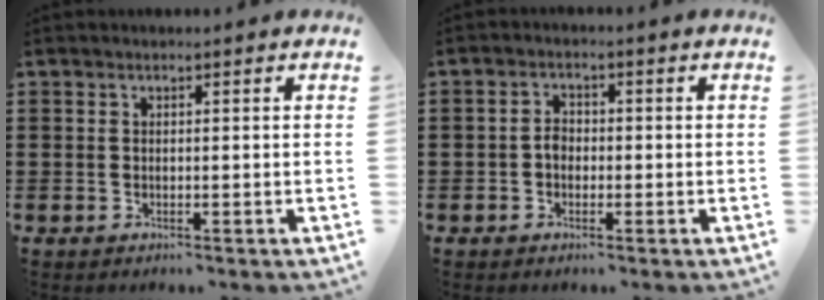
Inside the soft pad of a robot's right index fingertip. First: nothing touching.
{"total": 2.0, "force": [-0.6, 1.4, 1.2], "torque": [-0.025, 0.005, -0.012]}